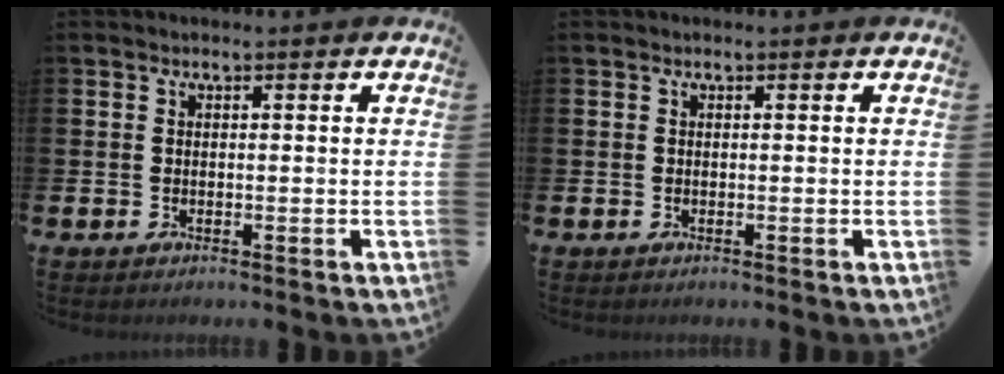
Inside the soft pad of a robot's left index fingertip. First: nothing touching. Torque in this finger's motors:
{"motor_torque": [-0.01, 0.00, 0.01, 0.00]}